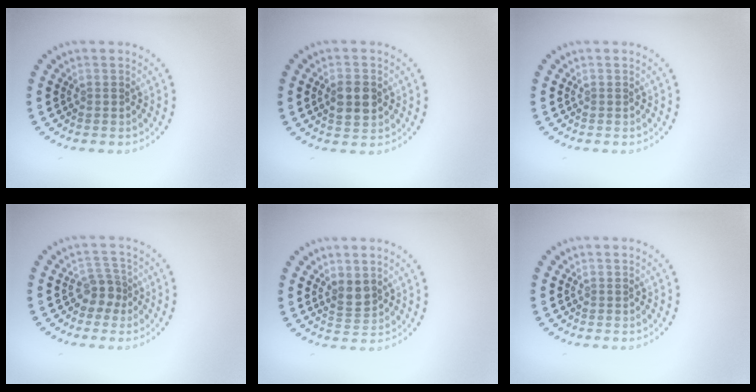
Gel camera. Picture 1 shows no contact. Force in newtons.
{"total": 3.2, "press": 3.2, "slide": 0.2}
{"total": 0.0}
{"total": 2.3, "press": 1.7, "slide": 1.4}
{"total": 2.0, "press": 1.8, "slide": 0.9}
{"total": 0.0}